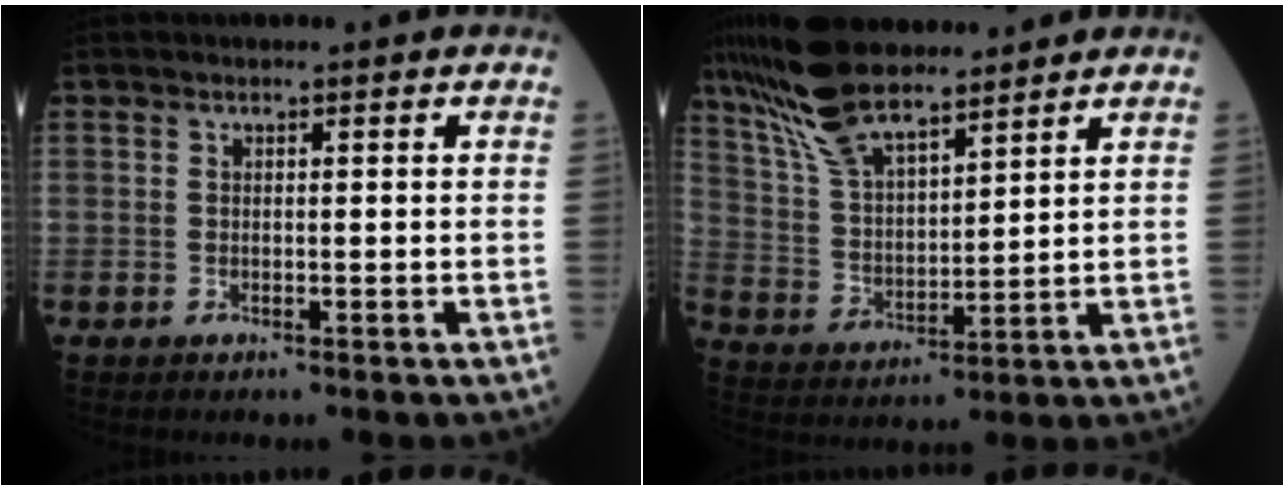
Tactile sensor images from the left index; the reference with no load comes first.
{"total": 13.4, "force": [10.9, 3.3, 7.0], "torque": [-0.145, 0.017, 0.211]}